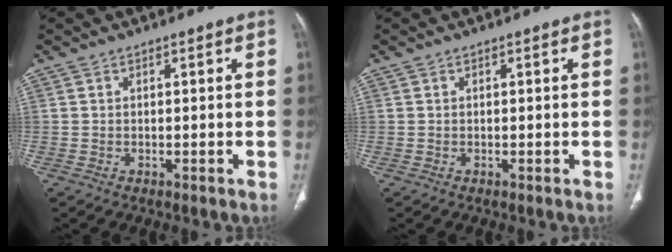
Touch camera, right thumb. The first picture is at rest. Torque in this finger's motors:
{"motor_torque": [-0.50, 0.01, -0.24, 0.25, 0.02]}